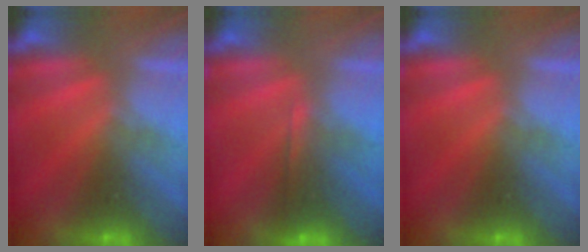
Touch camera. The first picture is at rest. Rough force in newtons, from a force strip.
{"total": 1.8}
{"total": 0.0}